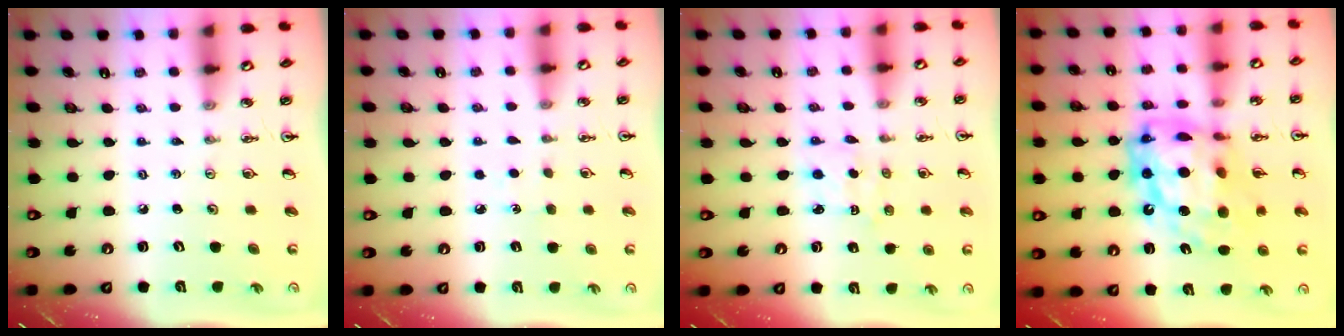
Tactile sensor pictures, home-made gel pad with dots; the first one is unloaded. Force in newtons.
{"total": 3.1, "press": 3.1, "slide": 0.3}
{"total": 1.9, "press": 1.8, "slide": 0.6}
{"total": 21.3, "press": 21.2, "slide": 2.0}